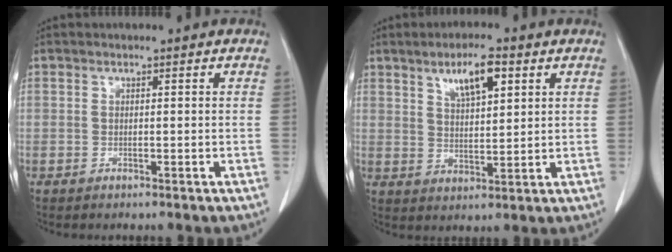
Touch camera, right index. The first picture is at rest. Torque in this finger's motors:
{"motor_torque": [0.41, 0.38, 0.28, 0.10]}